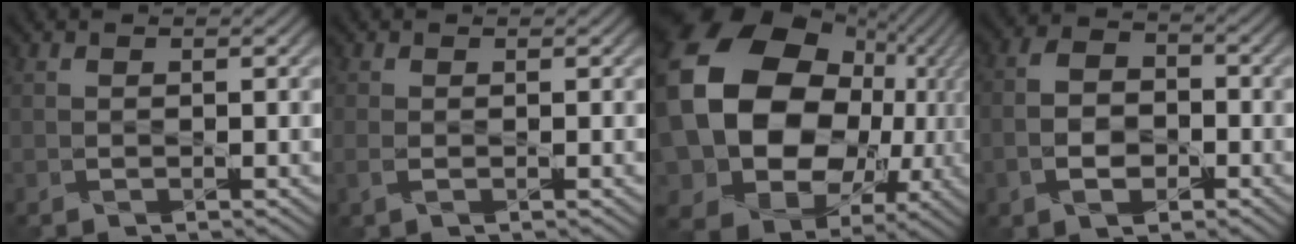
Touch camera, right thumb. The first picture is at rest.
{"total": 1.3, "force": [-0.3, 0.5, 1.1], "torque": [-0.031, -0.004, -0.009]}
{"total": 23.4, "force": [2.5, 19.2, 13.1], "torque": [-0.329, -0.035, 0.076]}
{"total": 5.7, "force": [-2.0, 3.8, 3.8], "torque": [-0.070, -0.004, -0.047]}